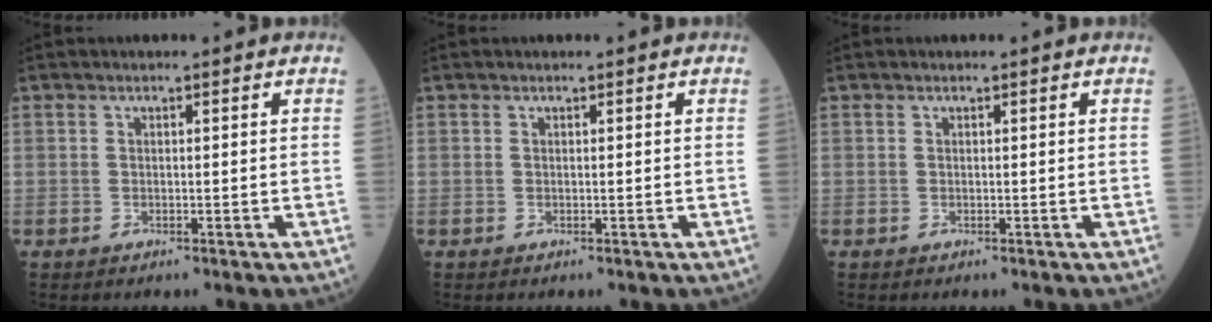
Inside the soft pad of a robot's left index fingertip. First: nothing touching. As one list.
[{"total": 0.0}, {"total": 0.0}]